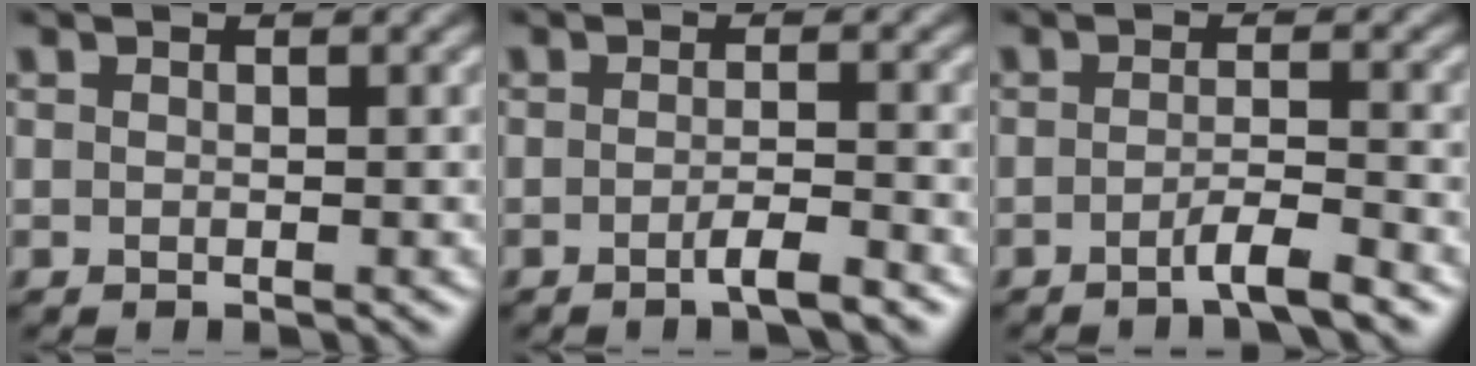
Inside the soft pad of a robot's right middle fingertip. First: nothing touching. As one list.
[{"total": 2.3, "force": [-1.2, 0.4, 1.9], "torque": [-0.026, 0.005, -0.027]}, {"total": 2.6, "force": [-1.5, 0.3, 2.1], "torque": [-0.030, 0.005, -0.036]}]